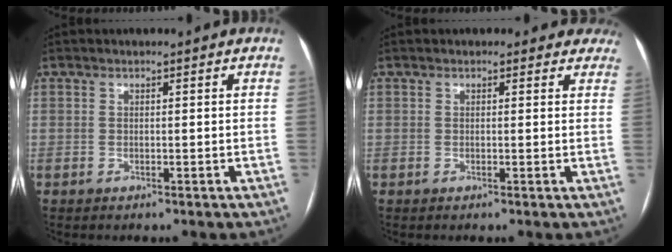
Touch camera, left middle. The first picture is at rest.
{"total": 4.7, "force": [4.1, 2.3, 0.2], "torque": [0.026, 0.000, 0.020]}